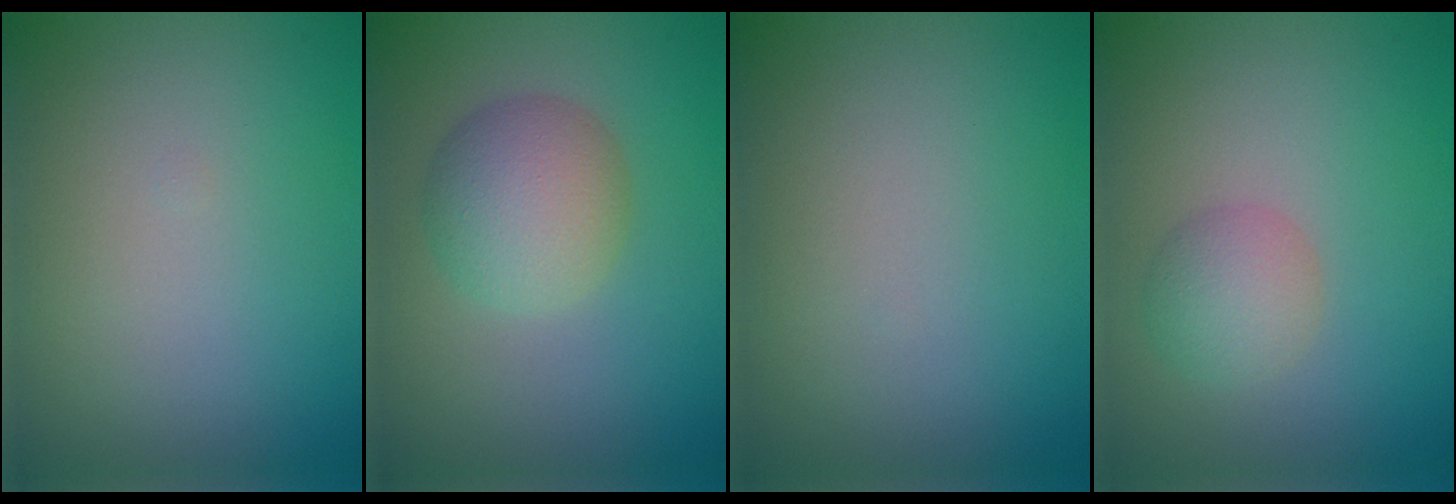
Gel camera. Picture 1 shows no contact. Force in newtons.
{"total": 4.7, "press": 4.7, "slide": 0.2}
{"total": 0.0}
{"total": 2.7, "press": 2.7, "slide": 0.1}